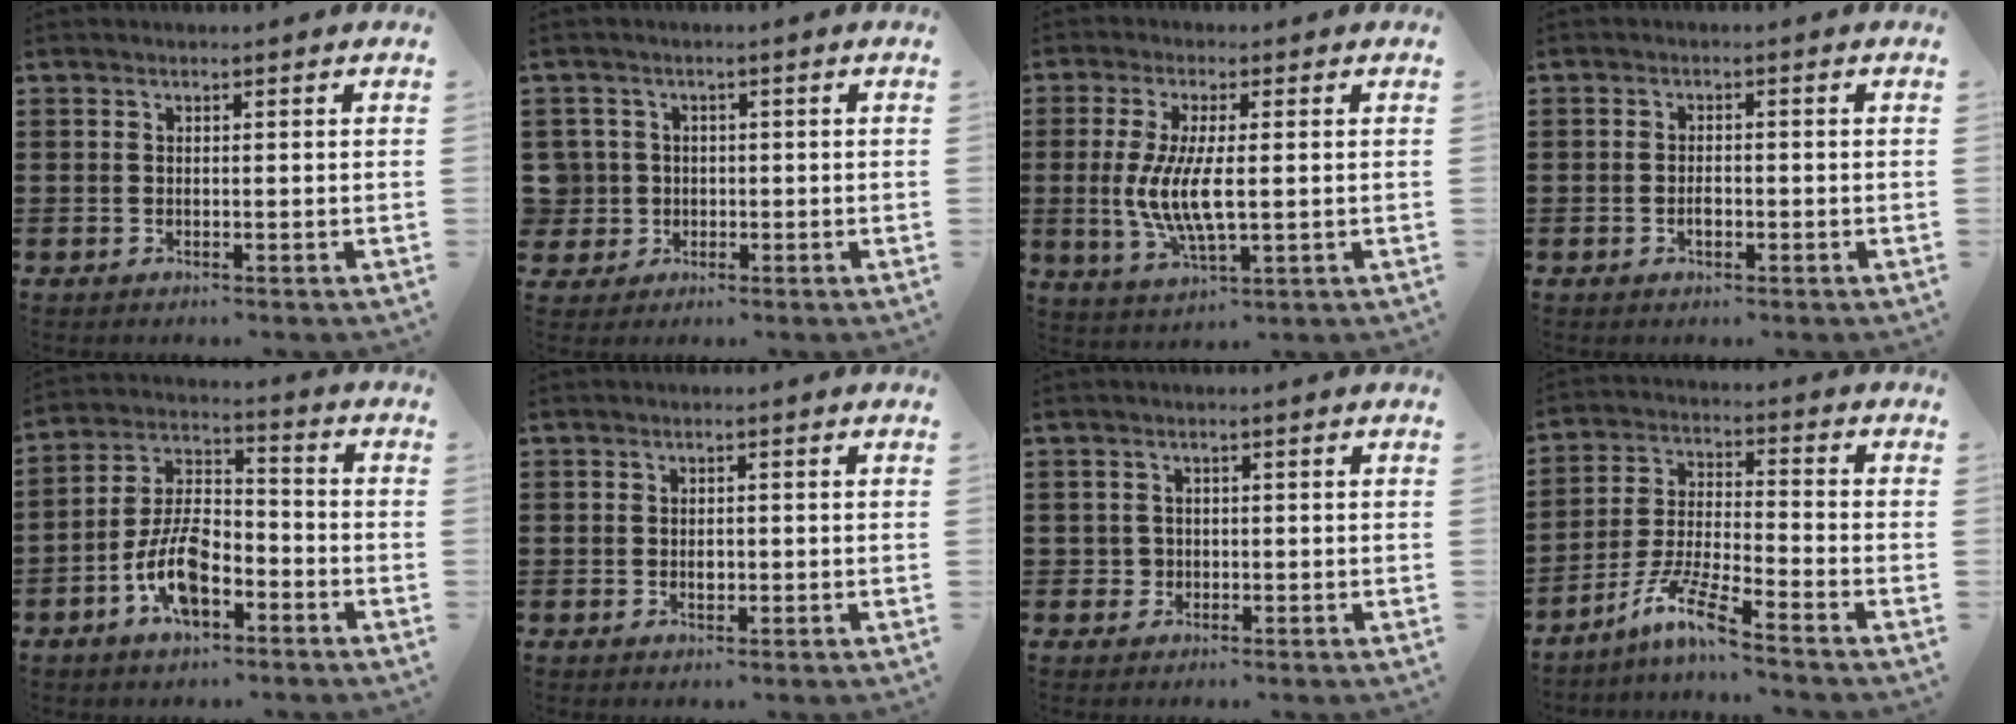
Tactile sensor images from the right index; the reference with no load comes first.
{"total": 3.9, "force": [-0.2, 3.8, 0.5], "torque": [-0.043, 0.007, -0.012]}
{"total": 7.8, "force": [-0.3, 2.4, 7.5], "torque": [-0.162, -0.010, -0.010]}
{"total": 1.8, "force": [-0.6, 0.9, 1.4], "torque": [-0.027, 0.001, -0.012]}
{"total": 9.5, "force": [-4.4, 4.7, 7.0], "torque": [-0.154, 0.007, -0.084]}
{"total": 1.4, "force": [-0.2, 0.9, 1.0], "torque": [-0.021, 0.004, -0.004]}
{"total": 1.4, "force": [-0.2, 1.3, 0.2], "torque": [-0.009, 0.005, -0.006]}
{"total": 8.2, "force": [-6.4, 0.2, 5.1], "torque": [-0.124, -0.014, -0.131]}